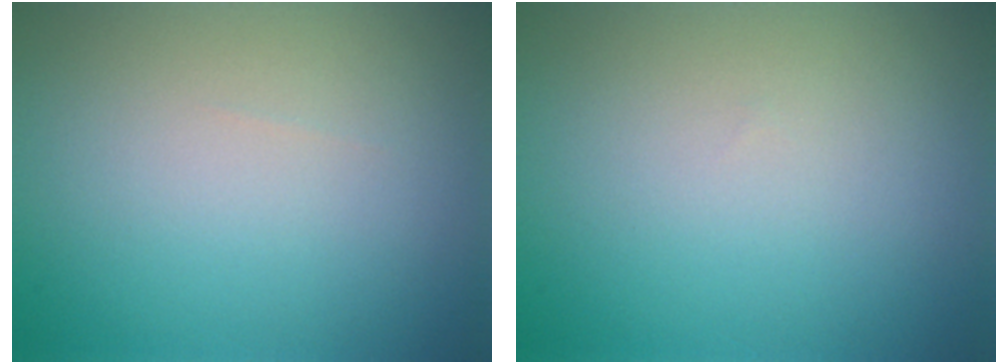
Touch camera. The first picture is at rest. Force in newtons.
{"total": 0.0}